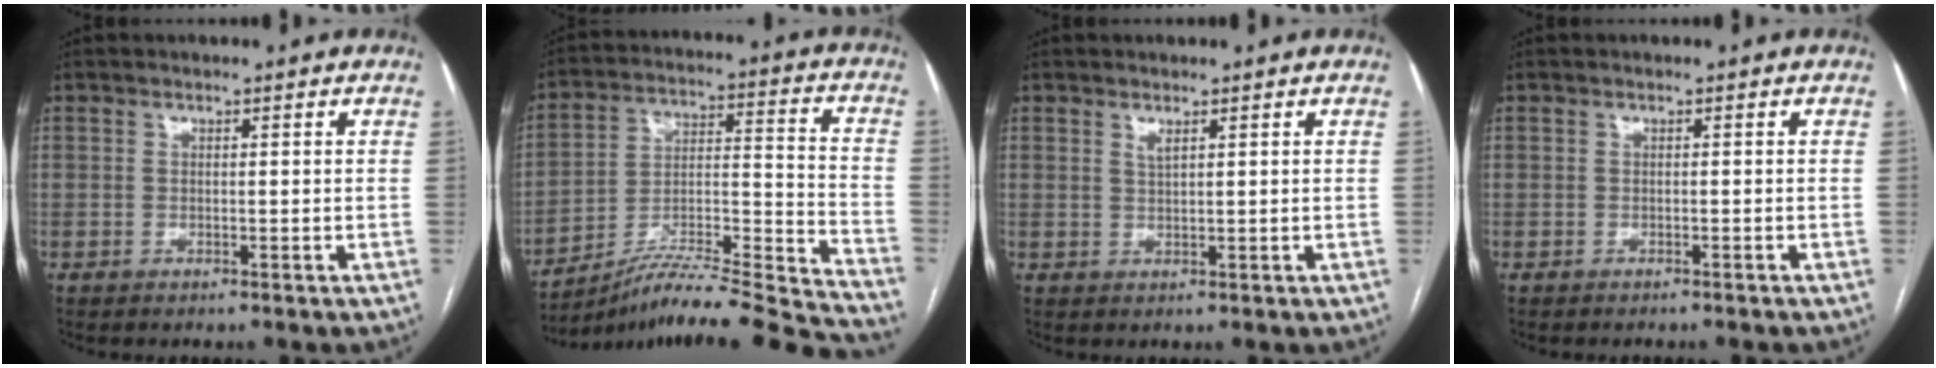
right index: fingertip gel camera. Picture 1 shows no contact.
{"total": 25.8, "force": [-23.7, -1.4, 10.2], "torque": [-0.118, -0.008, -0.361]}
{"total": 1.2, "force": [0.8, 0.1, 0.9], "torque": [-0.021, -0.005, 0.018]}
{"total": 0.8, "force": [-0.7, 0.0, 0.2], "torque": [-0.007, -0.001, -0.013]}